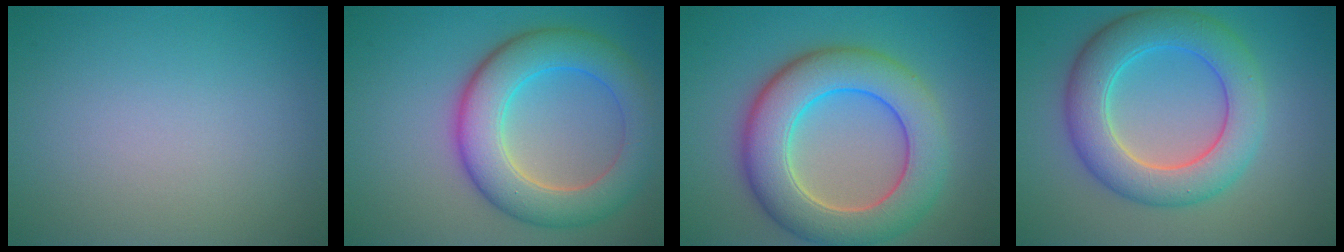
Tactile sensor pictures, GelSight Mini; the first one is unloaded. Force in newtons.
{"total": 7.9, "press": 7.9, "slide": 0.2}
{"total": 9.4, "press": 9.4, "slide": 0.4}
{"total": 7.3, "press": 7.3, "slide": 0.3}